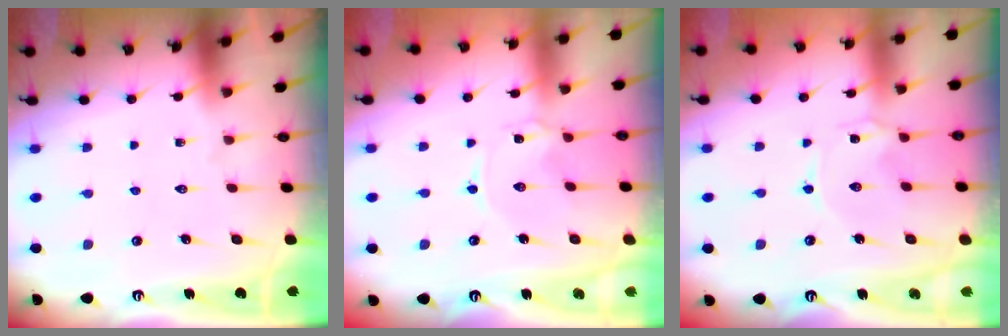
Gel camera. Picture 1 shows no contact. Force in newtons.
{"total": 0.0}
{"total": 0.7, "press": 0.6, "slide": 0.3}